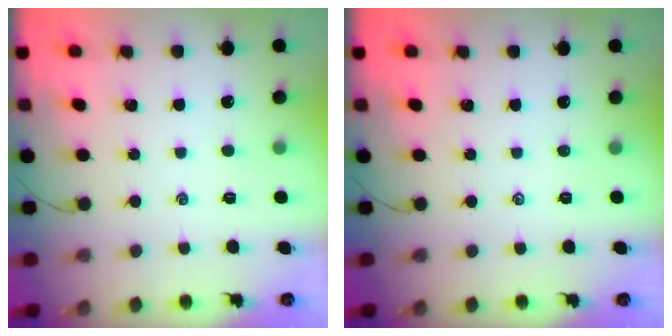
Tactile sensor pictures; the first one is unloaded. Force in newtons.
{"total": 0.0}